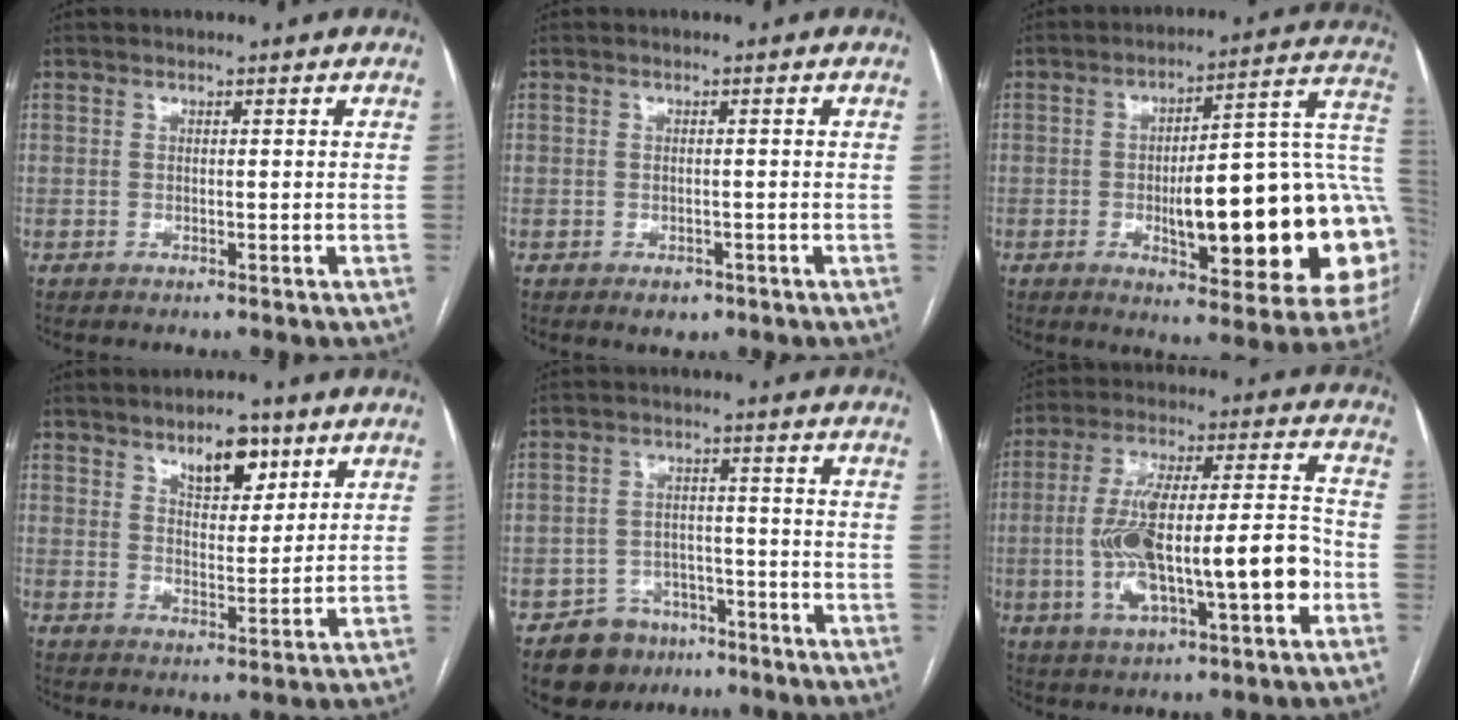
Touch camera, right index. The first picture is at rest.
{"total": 2.1, "force": [-1.2, 1.4, 0.9], "torque": [-0.009, 0.002, -0.008]}
{"total": 25.6, "force": [-3.3, 5.7, 24.8], "torque": [-0.242, 0.022, -0.038]}
{"total": 7.0, "force": [4.3, 3.0, 4.5], "torque": [-0.072, 0.001, 0.070]}
{"total": 7.6, "force": [-5.1, 5.4, 1.2], "torque": [-0.014, 0.013, -0.074]}
{"total": 18.5, "force": [-3.8, 4.0, 17.6], "torque": [-0.322, 0.023, -0.054]}